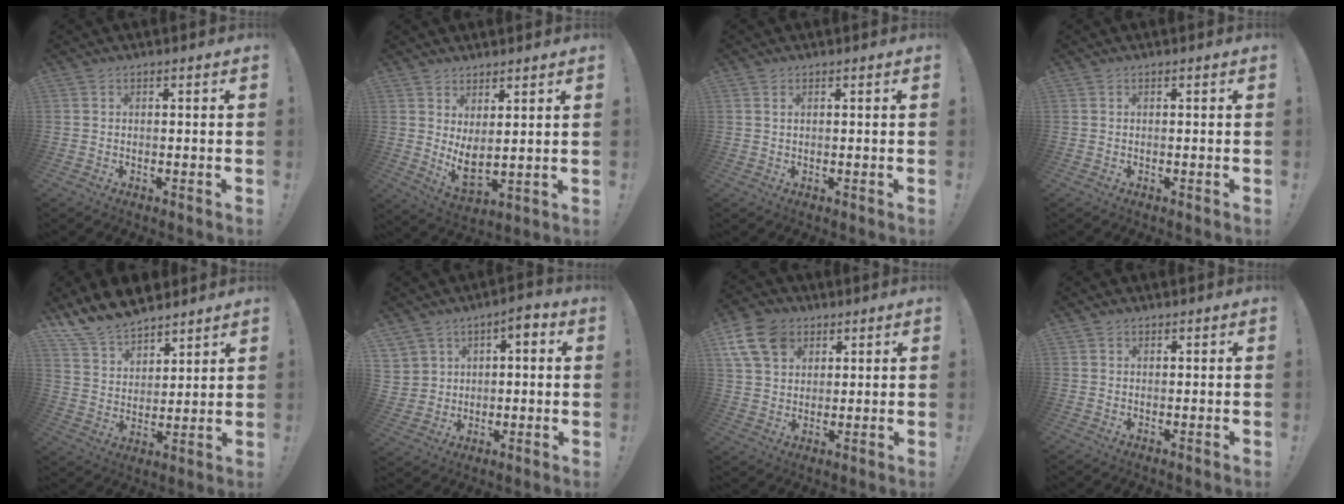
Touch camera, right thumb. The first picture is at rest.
{"total": 6.1, "force": [2.9, 2.8, 4.5], "torque": [-0.058, -0.036, 0.059]}
{"total": 0.9, "force": [0.4, 0.4, 0.7], "torque": [-0.013, 0.001, 0.007]}
{"total": 0.0}
{"total": 12.3, "force": [10.9, 4.9, 2.6], "torque": [-0.074, -0.082, 0.210]}
{"total": 7.2, "force": [2.2, 6.6, 1.8], "torque": [-0.018, -0.012, 0.046]}
{"total": 12.8, "force": [6.0, 9.4, 6.2], "torque": [-0.106, -0.026, 0.120]}
{"total": 1.0, "force": [0.7, 0.6, 0.2], "torque": [0.000, -0.001, 0.014]}